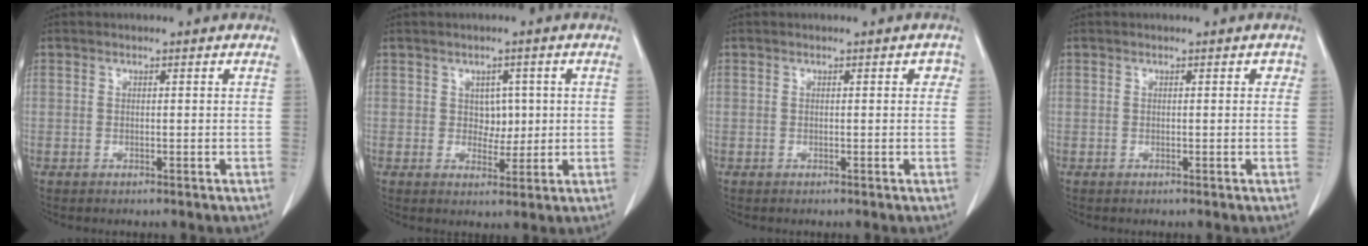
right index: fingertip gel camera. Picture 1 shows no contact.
{"total": 3.4, "force": [0.6, 2.5, 2.2], "torque": [-0.023, 0.001, 0.014]}
{"total": 1.2, "force": [0.3, 0.8, 0.9], "torque": [-0.005, 0.012, 0.002]}
{"total": 0.8, "force": [0.2, 0.6, 0.4], "torque": [0.003, 0.008, -0.002]}